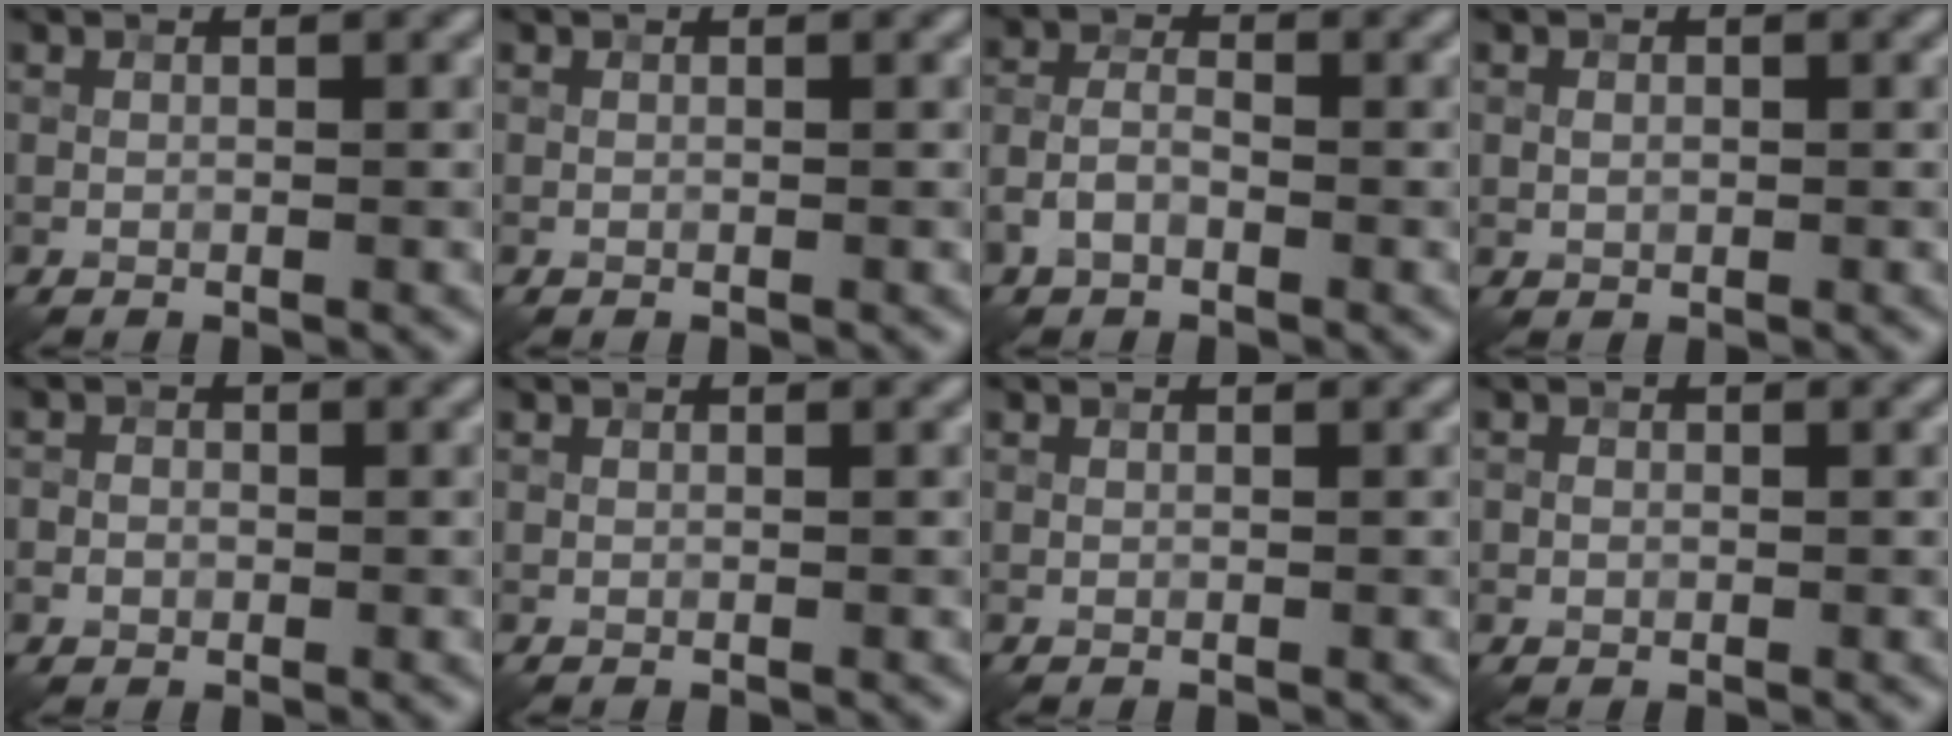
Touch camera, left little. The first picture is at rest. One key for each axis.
{"total": 0.0}
{"total": 2.5, "fx": -1.3, "fy": 1.5, "fz": 1.5, "tx": -0.029, "ty": 0.008, "tz": -0.030}
{"total": 0.9, "fx": 0.1, "fy": 0.8, "fz": 0.4, "tx": -0.006, "ty": -0.002, "tz": 0.000}
{"total": 1.3, "fx": -0.4, "fy": 1.2, "fz": 0.5, "tx": 0.003, "ty": 0.003, "tz": -0.008}
{"total": 0.0}
{"total": 0.0}
{"total": 0.7, "fx": -0.1, "fy": 0.6, "fz": 0.2, "tx": 0.000, "ty": -0.001, "tz": -0.005}